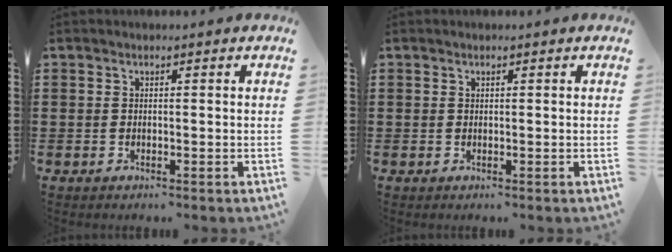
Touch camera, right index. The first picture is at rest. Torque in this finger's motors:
{"motor_torque": [-1.05, 1.09, -0.05, -0.01]}